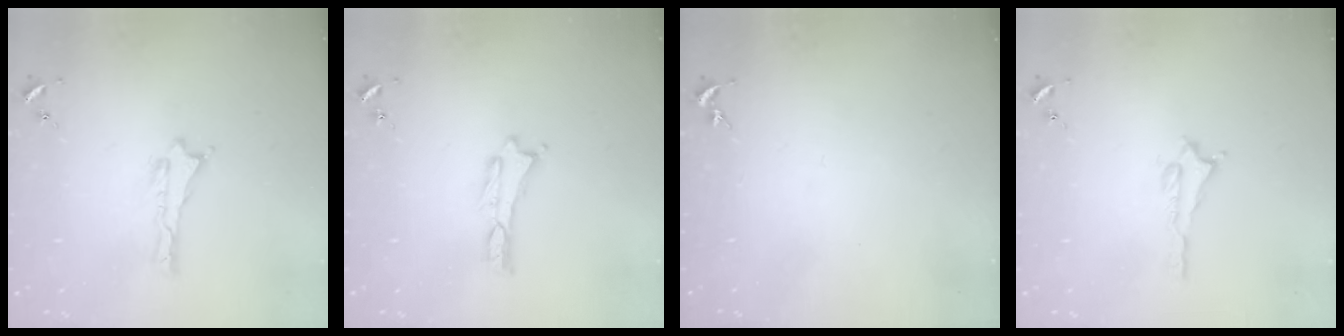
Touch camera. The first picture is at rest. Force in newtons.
{"total": 0.0}
{"total": 0.0}
{"total": 0.6, "press": 0.5, "slide": 0.2}